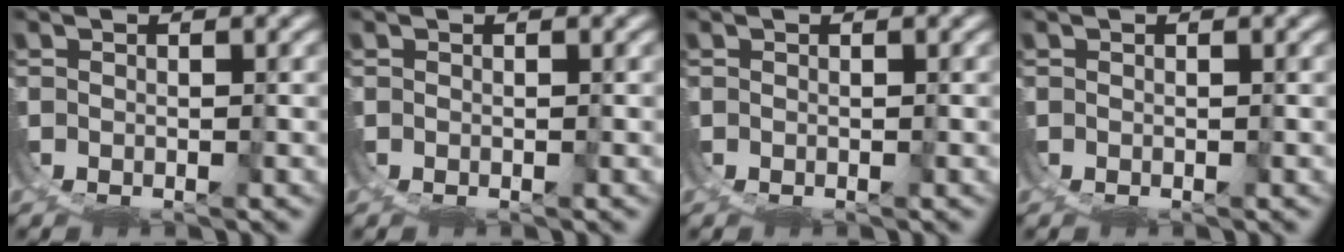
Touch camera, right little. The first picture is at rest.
{"total": 0.0}
{"total": 0.0}
{"total": 0.0}